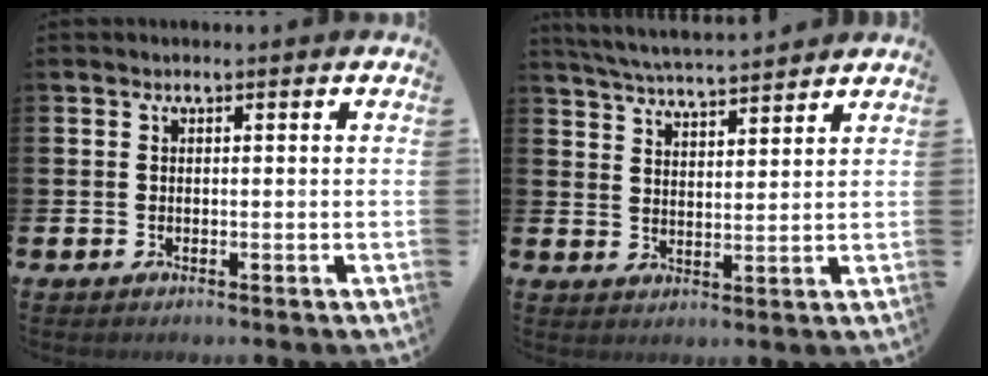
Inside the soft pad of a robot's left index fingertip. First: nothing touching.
{"total": 5.2, "force": [5.1, 0.0, 0.7], "torque": [-0.030, -0.030, 0.091]}